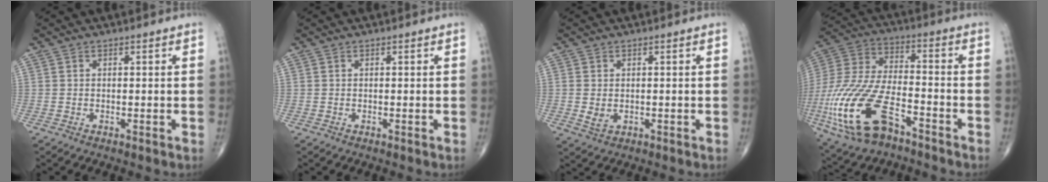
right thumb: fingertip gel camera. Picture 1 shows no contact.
{"total": 0.0}
{"total": 2.3, "force": [-0.1, 1.7, 1.5], "torque": [-0.023, -0.004, 0.004]}
{"total": 22.0, "force": [-9.9, 10.5, 16.7], "torque": [-0.387, 0.027, -0.178]}